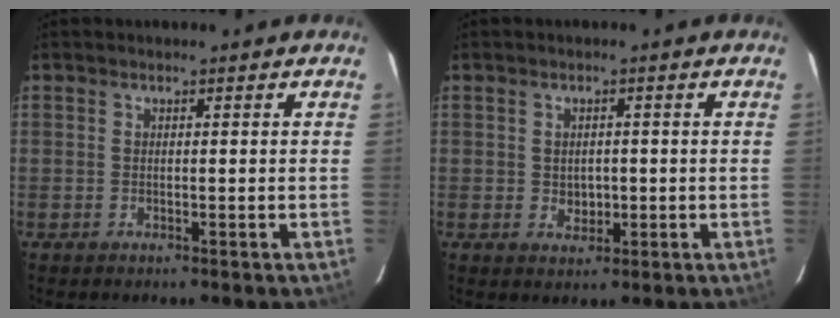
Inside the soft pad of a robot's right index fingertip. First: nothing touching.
{"total": 2.6, "force": [-0.2, 2.3, 1.2], "torque": [-0.019, 0.004, 0.003]}